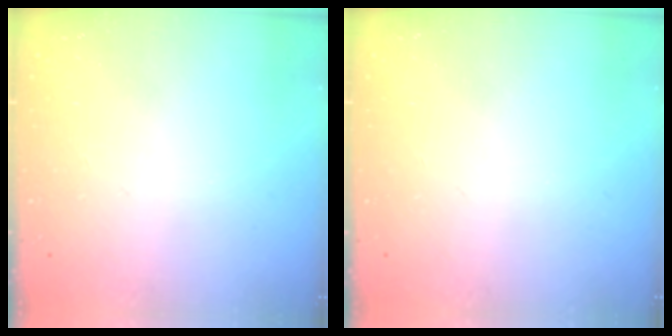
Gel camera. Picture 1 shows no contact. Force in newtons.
{"total": 0.0}